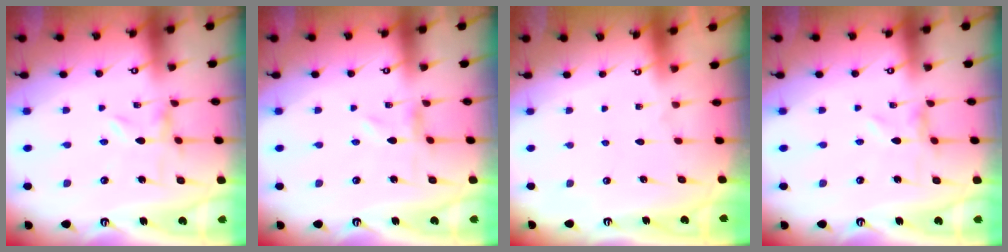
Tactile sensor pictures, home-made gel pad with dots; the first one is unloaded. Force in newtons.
{"total": 0.0}
{"total": 1.8, "press": 1.8, "slide": 0.1}
{"total": 0.0}